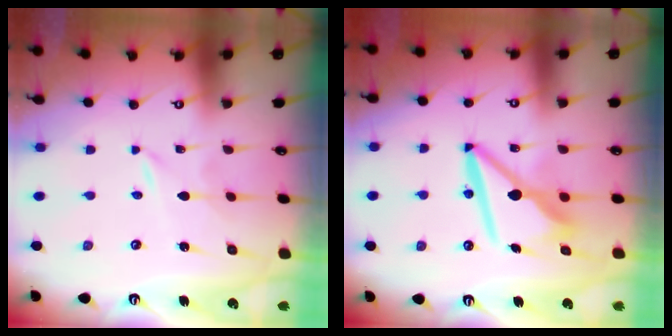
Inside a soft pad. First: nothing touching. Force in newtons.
{"total": 10.6, "press": 10.5, "slide": 1.4}